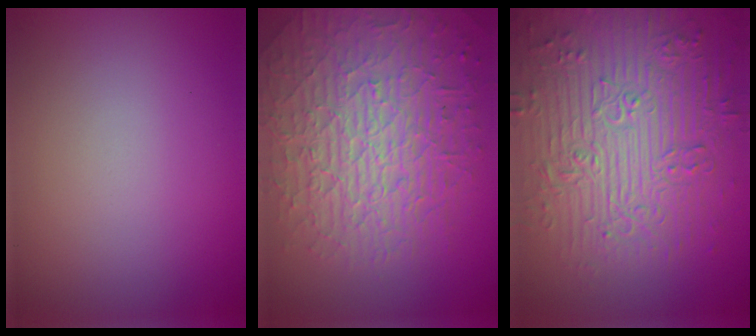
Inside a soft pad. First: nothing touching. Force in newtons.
{"total": 9.9, "press": 6.5, "slide": 7.5}
{"total": 9.1, "press": 6.7, "slide": 6.1}